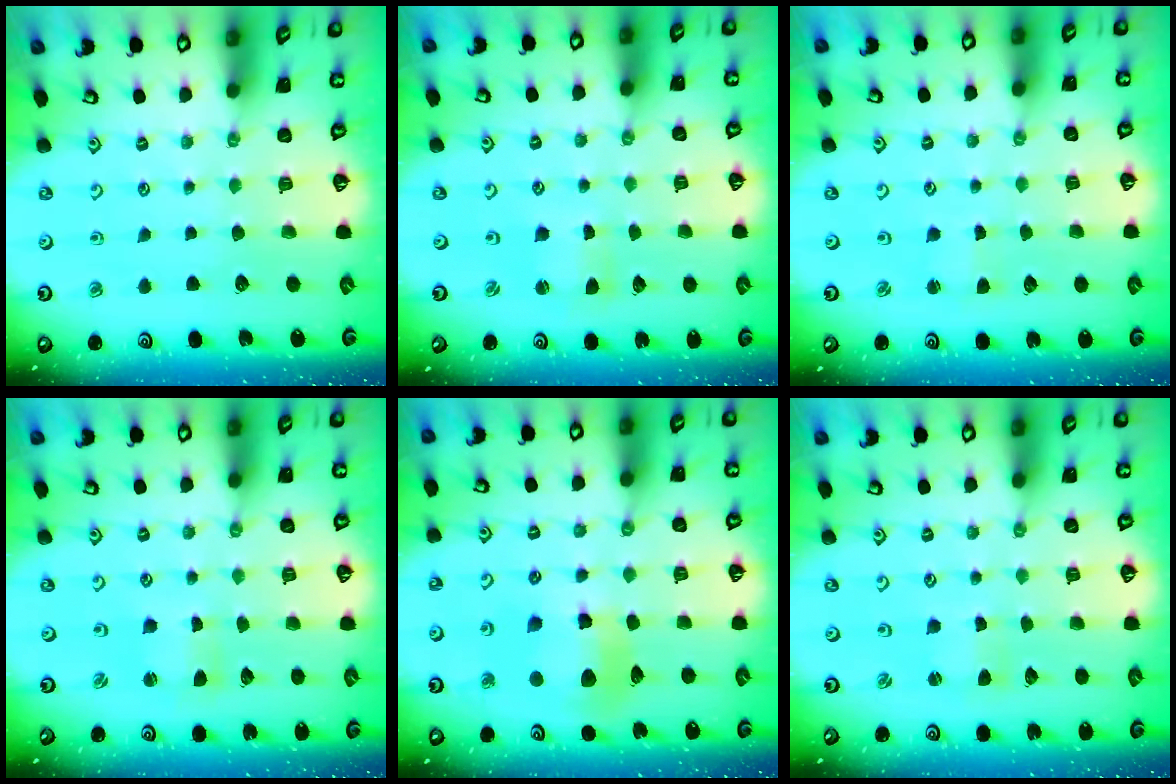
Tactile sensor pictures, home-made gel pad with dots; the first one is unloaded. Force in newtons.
{"total": 1.2, "press": 1.2, "slide": 0.3}
{"total": 1.5, "press": 1.5, "slide": 0.2}
{"total": 1.2, "press": 1.2, "slide": 0.3}
{"total": 10.2, "press": 10.2, "slide": 1.2}
{"total": 1.1, "press": 1.1, "slide": 0.2}